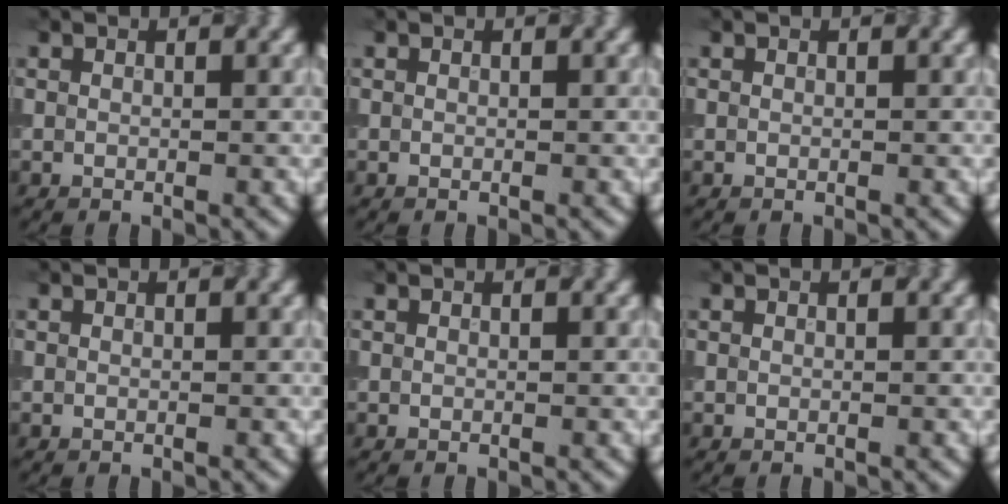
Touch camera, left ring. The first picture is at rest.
{"total": 0.0}
{"total": 0.0}
{"total": 0.0}
{"total": 0.0}
{"total": 0.0}